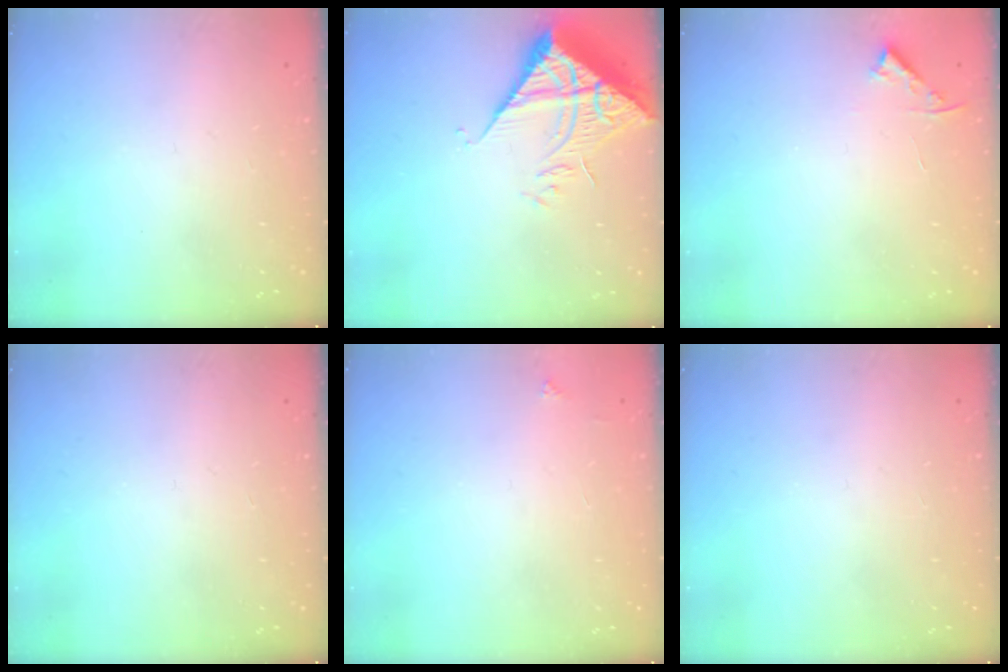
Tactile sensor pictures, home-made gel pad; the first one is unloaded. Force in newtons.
{"total": 9.3, "press": 9.2, "slide": 1.2}
{"total": 3.8, "press": 3.8, "slide": 0.6}
{"total": 0.0}
{"total": 2.0, "press": 2.0, "slide": 0.3}
{"total": 0.0}